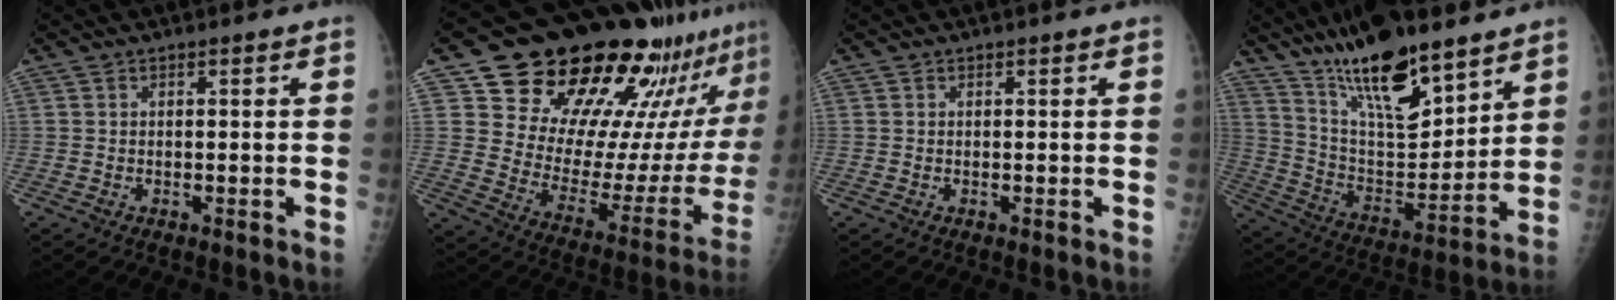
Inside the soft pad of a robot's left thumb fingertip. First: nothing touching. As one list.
[{"total": 30.1, "force": [22.4, 11.5, 16.4], "torque": [-0.205, -0.101, 0.315]}, {"total": 0.0}, {"total": 21.2, "force": [15.1, 6.5, 13.4], "torque": [-0.195, -0.077, 0.268]}]